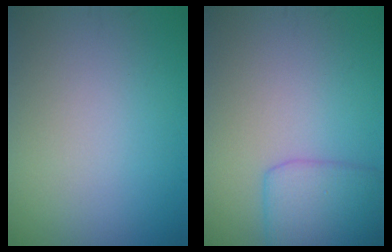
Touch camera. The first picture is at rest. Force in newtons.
{"total": 4.1, "press": 4.1, "slide": 0.2}